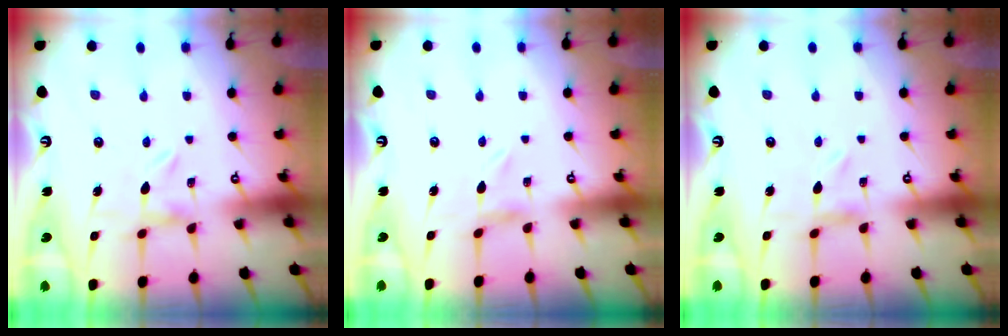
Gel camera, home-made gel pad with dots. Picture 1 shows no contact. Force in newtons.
{"total": 0.0}
{"total": 0.0}